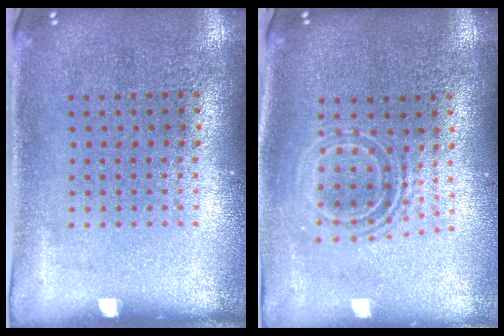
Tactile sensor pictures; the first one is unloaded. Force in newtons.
{"total": 1.6, "press": 1.3, "slide": 0.9}